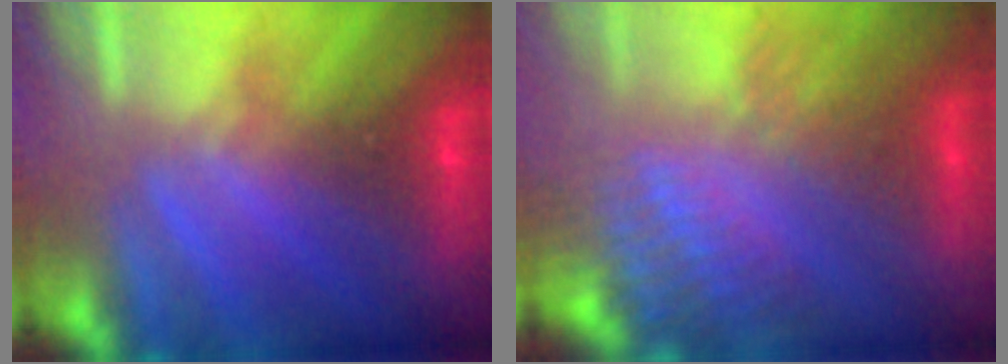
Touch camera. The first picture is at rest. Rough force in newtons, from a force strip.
{"total": 4.6}